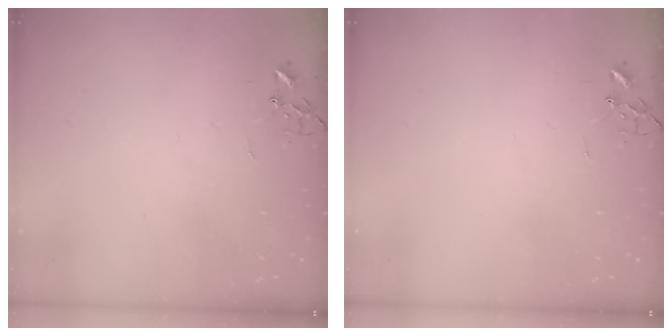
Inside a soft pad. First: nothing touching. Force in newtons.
{"total": 0.0}